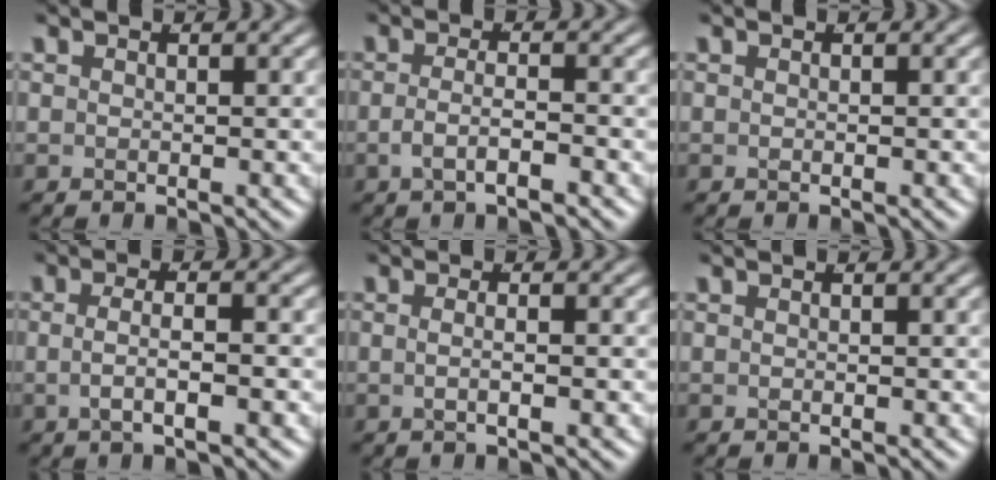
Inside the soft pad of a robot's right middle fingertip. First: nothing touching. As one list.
[{"total": 2.4, "force": [-1.7, 0.4, 1.7], "torque": [-0.031, -0.011, -0.024]}, {"total": 0.0}, {"total": 2.7, "force": [-1.0, 0.5, 2.5], "torque": [-0.040, -0.007, -0.015]}, {"total": 1.4, "force": [-0.7, -0.3, 1.3], "torque": [-0.025, -0.007, -0.007]}, {"total": 0.0}]